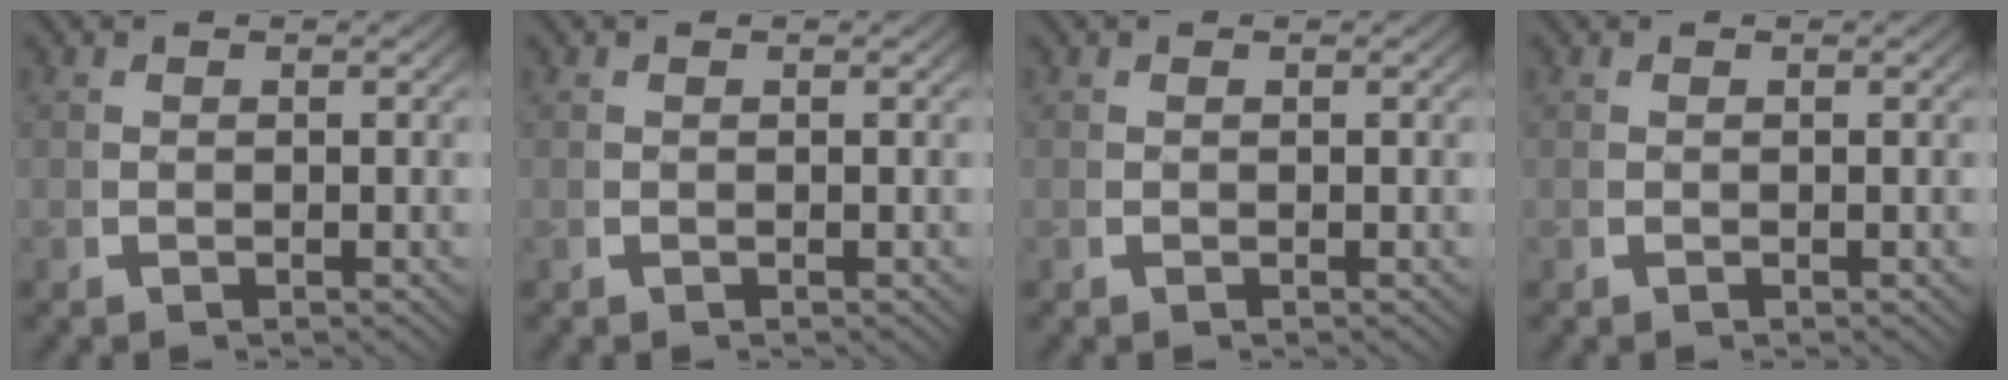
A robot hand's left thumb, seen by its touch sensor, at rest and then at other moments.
{"total": 0.0}
{"total": 0.0}
{"total": 0.0}